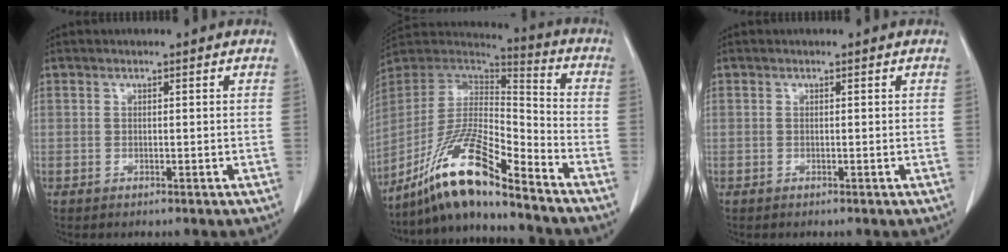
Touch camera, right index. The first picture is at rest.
{"total": 15.6, "force": [-12.2, 1.2, 9.7], "torque": [-0.184, 0.005, -0.226]}
{"total": 0.0}